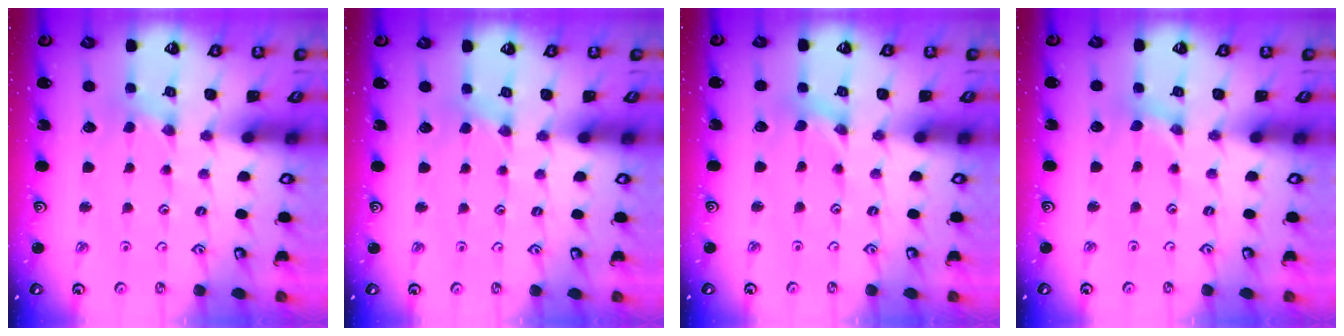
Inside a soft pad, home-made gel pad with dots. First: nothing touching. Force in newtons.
{"total": 2.2, "press": 2.2, "slide": 0.4}
{"total": 0.0}
{"total": 0.0}